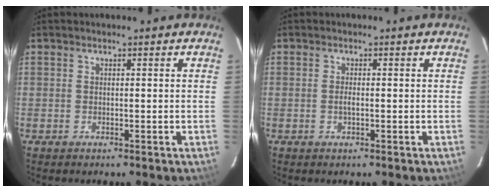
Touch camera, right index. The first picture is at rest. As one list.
[{"total": 1.0, "force": [-0.2, 0.0, 0.9], "torque": [-0.020, 0.000, -0.006]}]